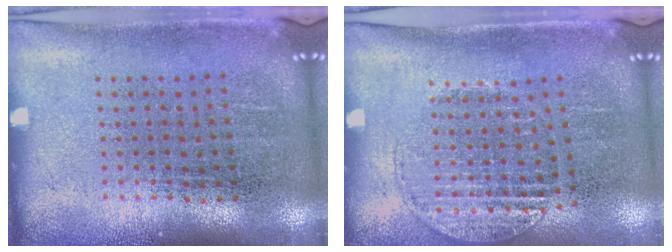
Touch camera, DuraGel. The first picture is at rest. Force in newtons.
{"total": 1.3, "press": 1.1, "slide": 0.7}